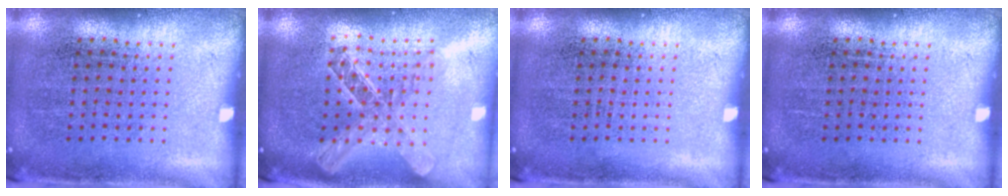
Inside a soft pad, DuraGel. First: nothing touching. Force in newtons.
{"total": 2.0, "press": 1.7, "slide": 1.1}
{"total": 0.0}
{"total": 0.0}